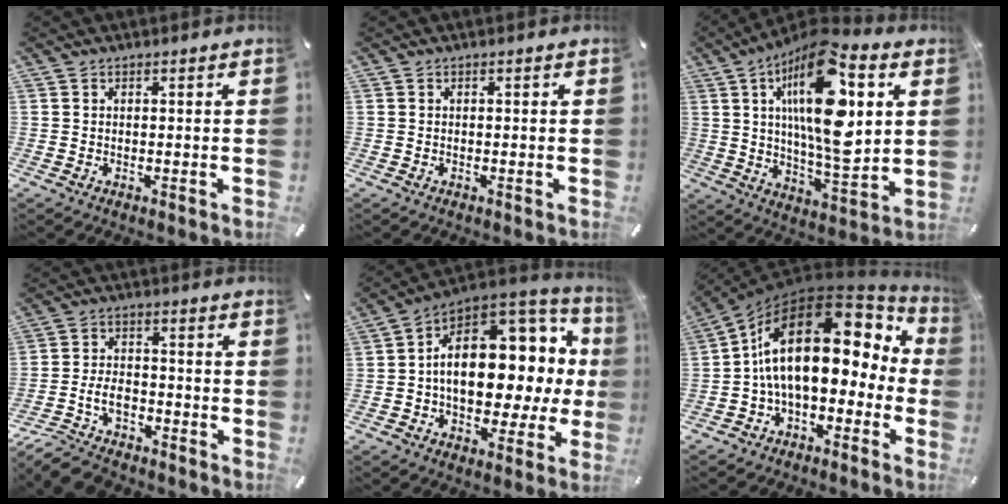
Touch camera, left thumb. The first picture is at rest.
{"total": 0.0}
{"total": 23.8, "force": [6.8, 9.3, 20.9], "torque": [-0.382, -0.036, 0.096]}
{"total": 9.1, "force": [-6.0, 5.1, 4.5], "torque": [-0.094, 0.028, -0.115]}
{"total": 17.9, "force": [2.7, 12.1, 12.9], "torque": [-0.189, -0.038, 0.050]}
{"total": 20.2, "force": [3.8, 11.1, 16.4], "torque": [-0.309, -0.026, 0.064]}